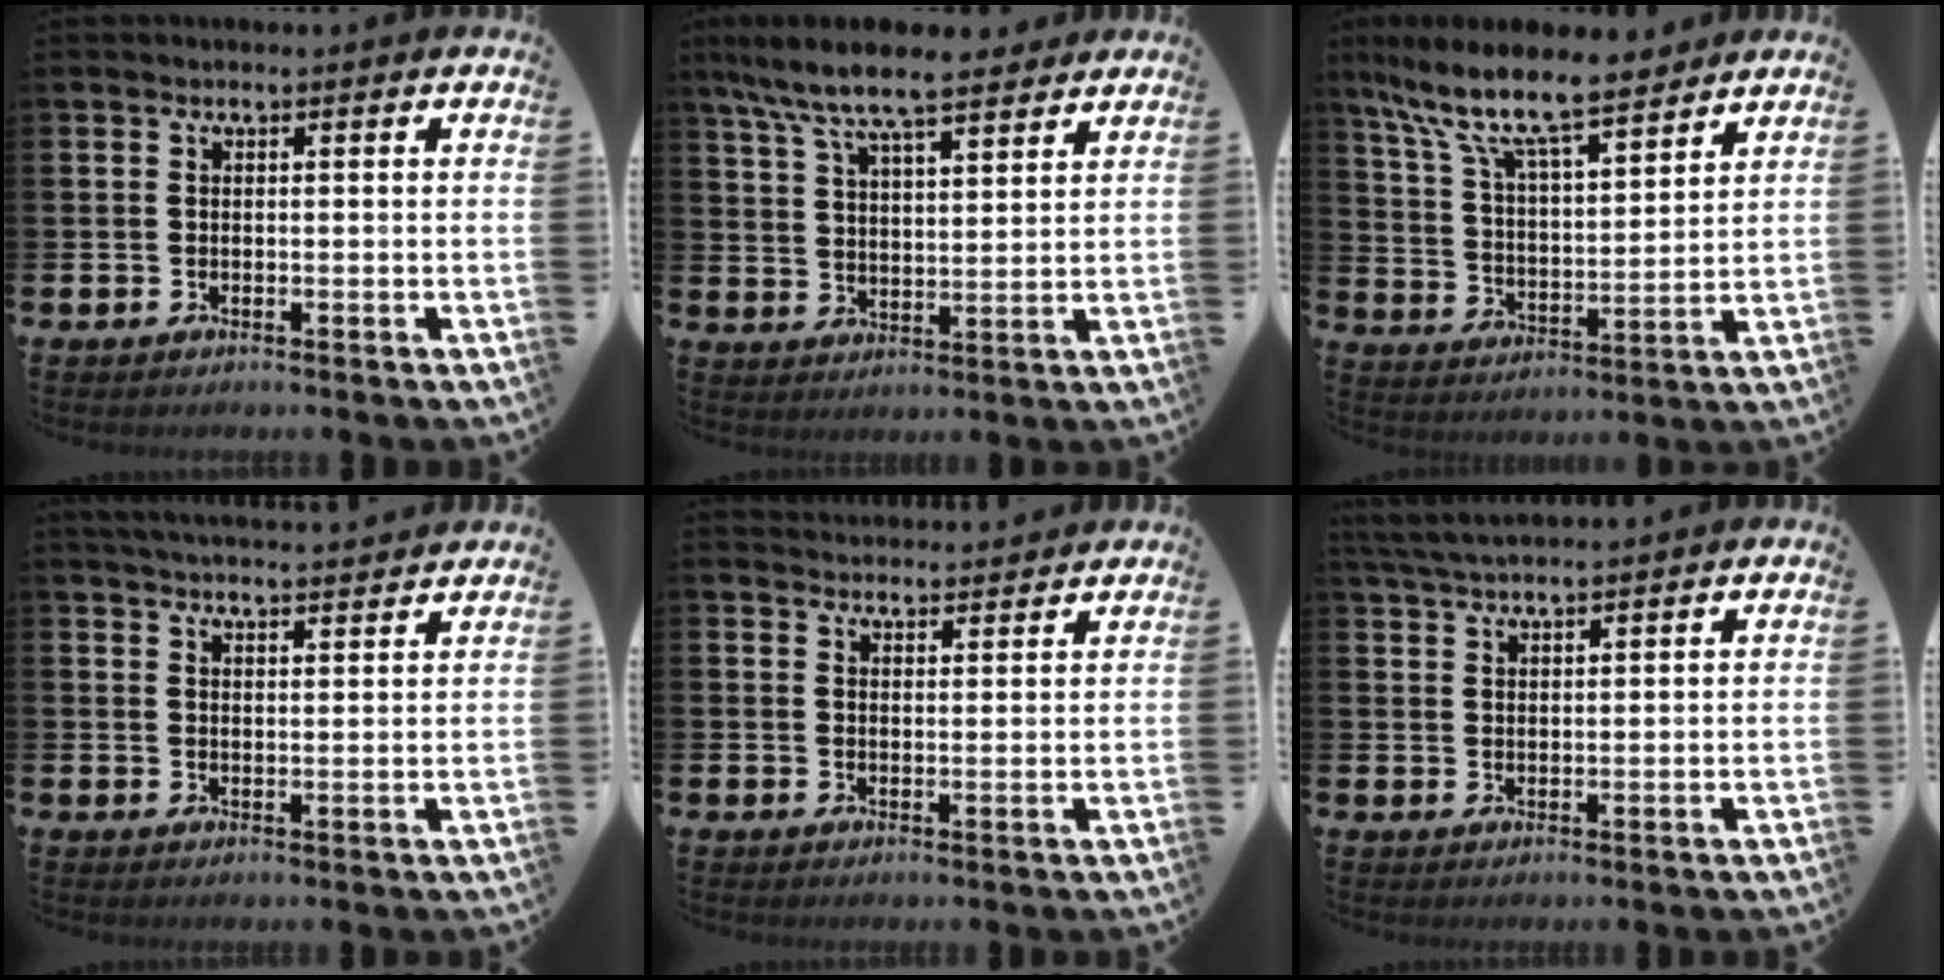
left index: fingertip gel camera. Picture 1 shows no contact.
{"total": 8.8, "force": [7.9, 1.8, 3.4], "torque": [-0.090, -0.033, 0.141]}
{"total": 10.6, "force": [9.0, 2.7, 5.0], "torque": [-0.132, -0.051, 0.154]}
{"total": 4.2, "force": [4.2, -0.2, 0.2], "torque": [-0.006, -0.026, 0.073]}
{"total": 3.2, "force": [3.2, 0.4, -0.1], "torque": [0.003, -0.020, 0.058]}
{"total": 4.1, "force": [3.9, 0.4, 1.2], "torque": [-0.026, -0.013, 0.071]}